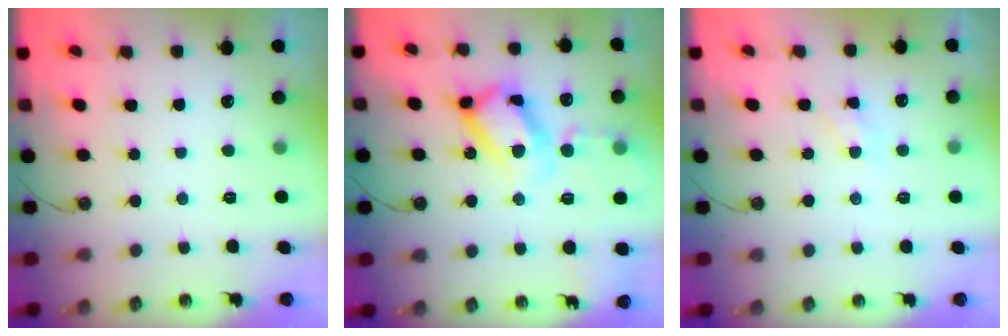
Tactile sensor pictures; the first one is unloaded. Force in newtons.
{"total": 18.3, "press": 18.3, "slide": 1.1}
{"total": 6.8, "press": 6.8, "slide": 0.9}